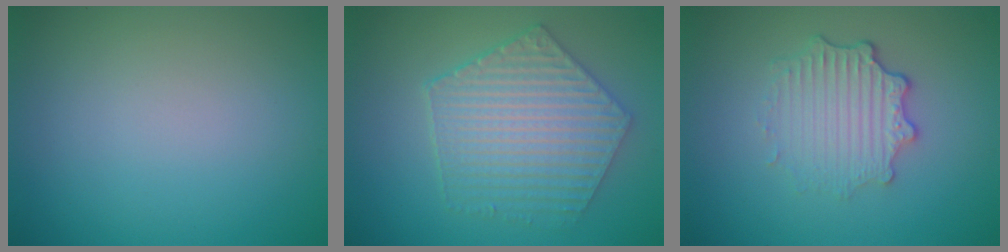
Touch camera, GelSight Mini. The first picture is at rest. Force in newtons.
{"total": 5.8, "press": 4.7, "slide": 3.4}
{"total": 3.6, "press": 2.8, "slide": 2.3}